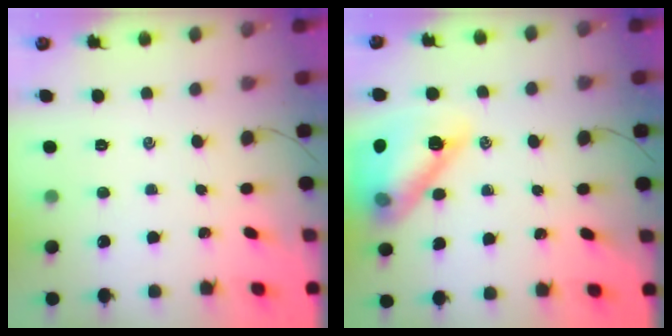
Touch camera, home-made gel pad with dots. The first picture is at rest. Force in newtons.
{"total": 17.1, "press": 17.0, "slide": 2.0}